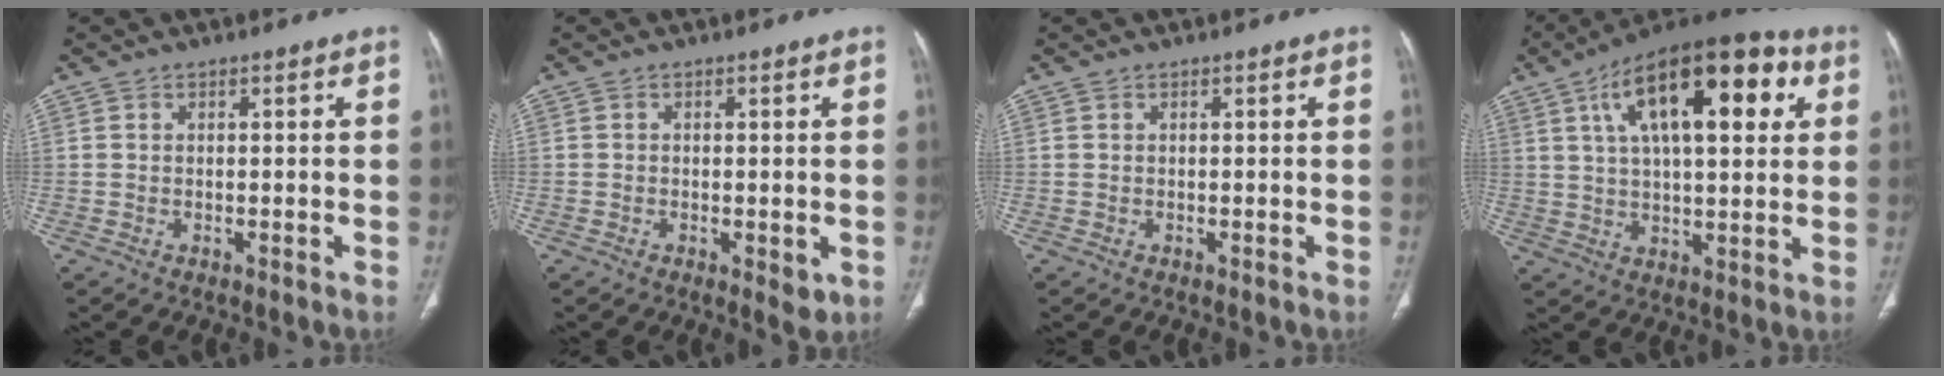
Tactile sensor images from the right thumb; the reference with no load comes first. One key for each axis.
{"total": 3.0, "fx": -0.9, "fy": 1.5, "fz": 2.5, "tx": -0.024, "ty": -0.004, "tz": -0.008}
{"total": 0.0}
{"total": 22.4, "fx": 7.8, "fy": 9.5, "fz": 18.7, "tx": -0.277, "ty": 0.010, "tz": 0.118}